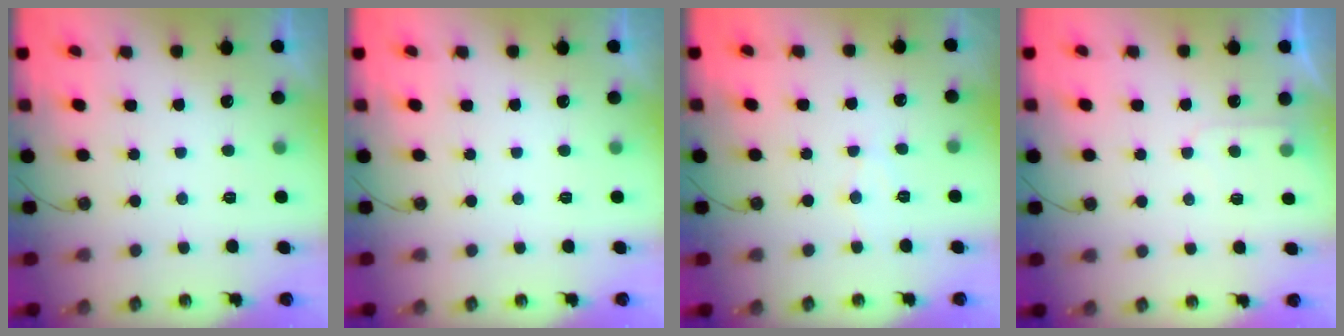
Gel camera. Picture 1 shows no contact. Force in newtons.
{"total": 0.0}
{"total": 5.3, "press": 5.3, "slide": 0.6}
{"total": 5.3, "press": 5.2, "slide": 0.7}